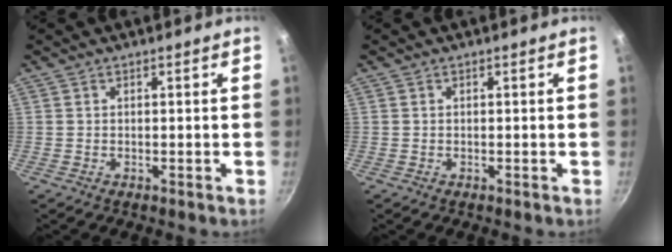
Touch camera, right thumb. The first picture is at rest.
{"total": 0.0}